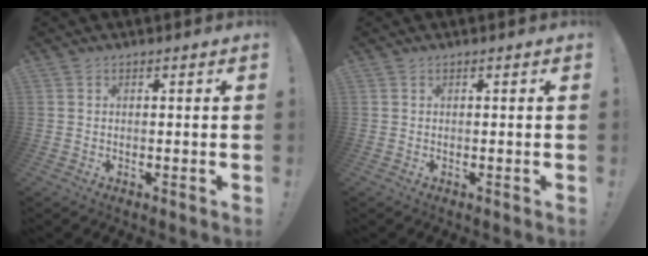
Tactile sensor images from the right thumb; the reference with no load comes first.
{"total": 0.0}